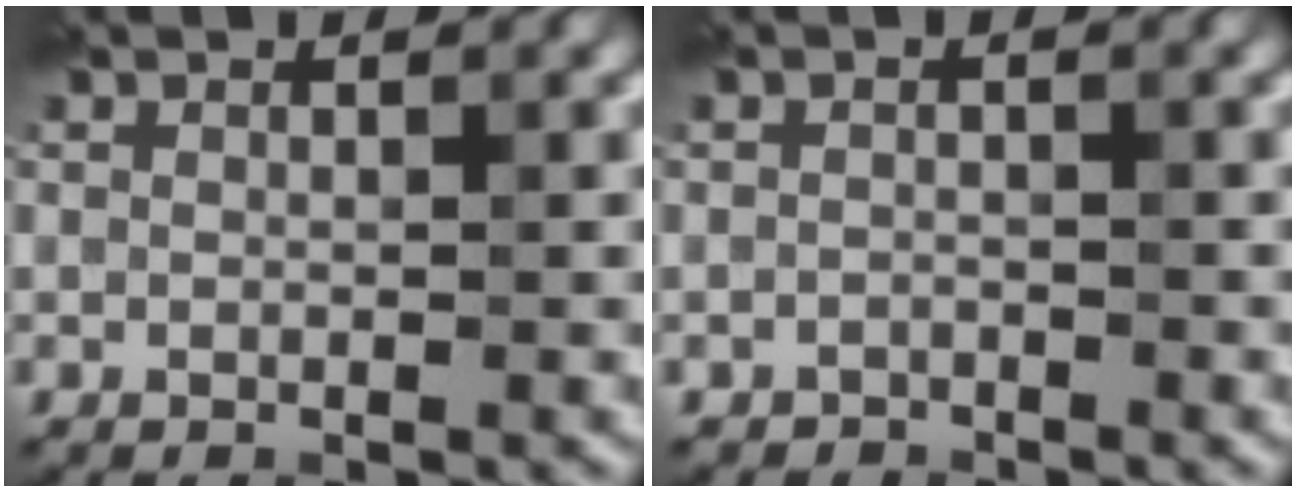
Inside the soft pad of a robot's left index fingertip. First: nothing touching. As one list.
[{"total": 1.0, "force": [-0.9, 0.4, 0.0], "torque": [0.002, 0.002, -0.017]}]